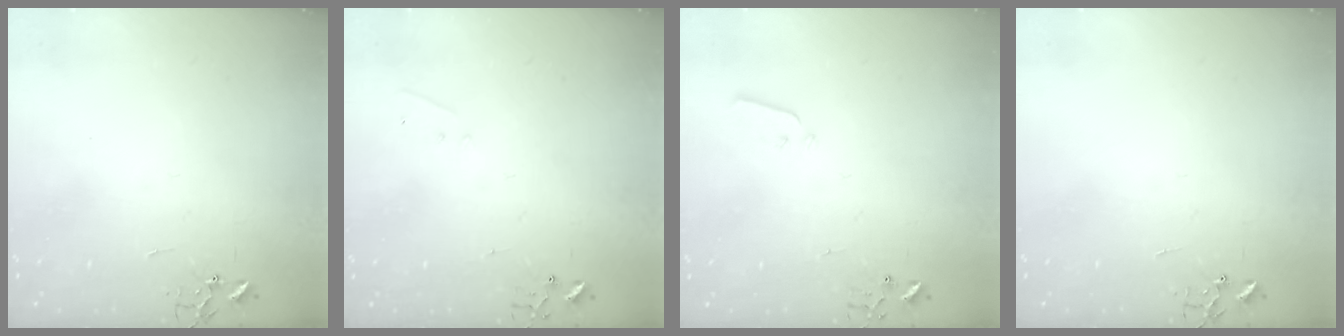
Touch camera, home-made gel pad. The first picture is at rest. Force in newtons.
{"total": 4.2, "press": 4.1, "slide": 0.6}
{"total": 3.0, "press": 2.9, "slide": 0.3}
{"total": 0.0}